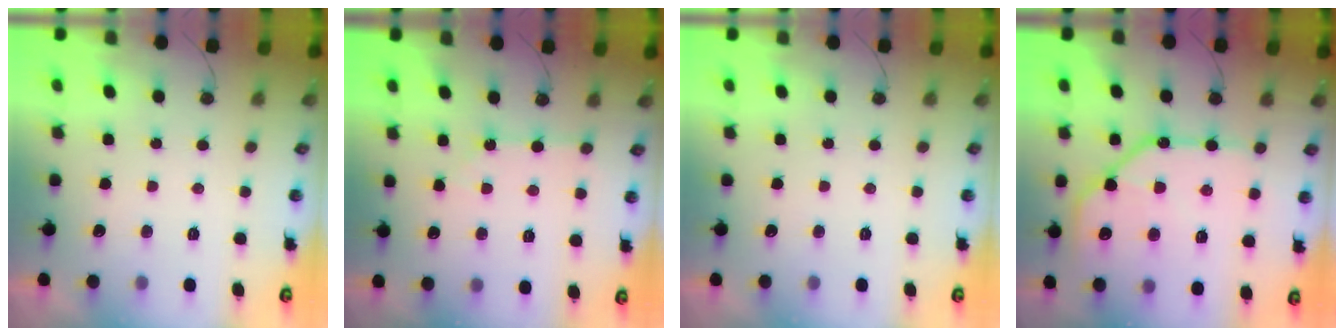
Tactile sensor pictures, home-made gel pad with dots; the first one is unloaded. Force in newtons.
{"total": 1.4, "press": 1.4, "slide": 0.2}
{"total": 0.0}
{"total": 19.0, "press": 18.9, "slide": 2.2}